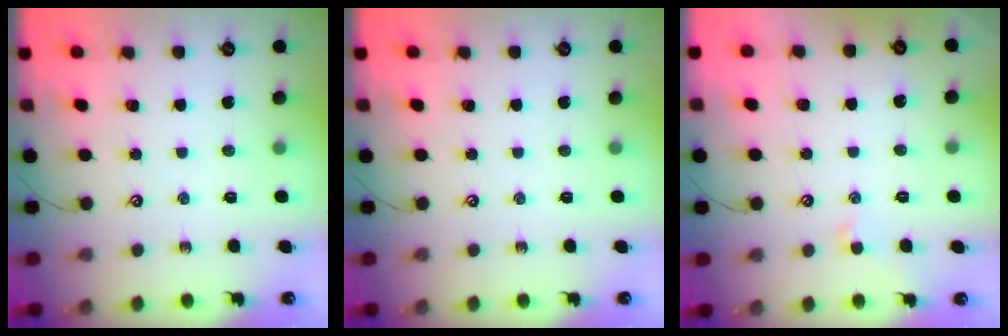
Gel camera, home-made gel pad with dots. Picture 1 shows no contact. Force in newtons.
{"total": 0.0}
{"total": 1.3, "press": 1.1, "slide": 0.7}